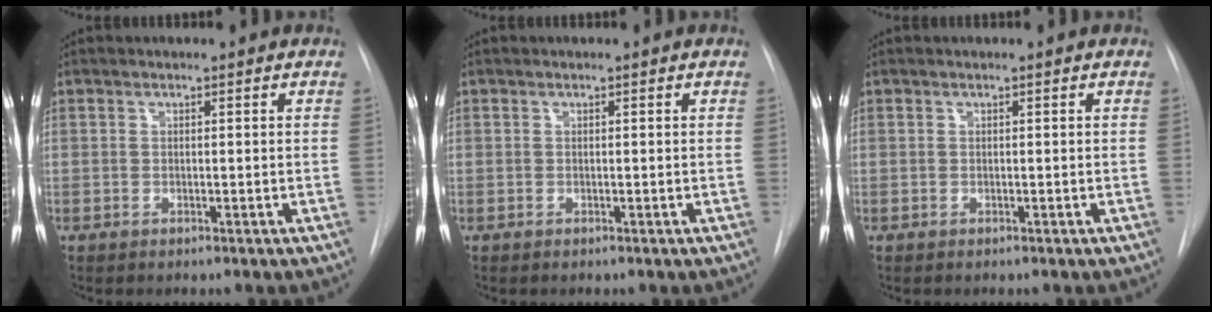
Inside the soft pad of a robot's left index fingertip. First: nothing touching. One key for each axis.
{"total": 0.0}
{"total": 0.0}